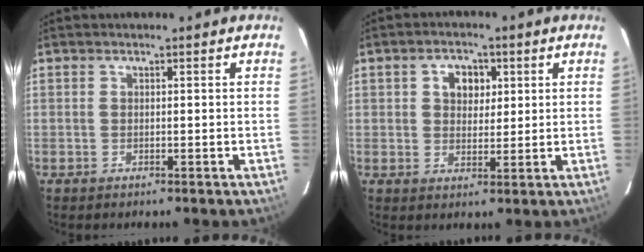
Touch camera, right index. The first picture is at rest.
{"total": 5.0, "force": [1.6, 3.8, 2.7], "torque": [-0.041, 0.014, 0.029]}